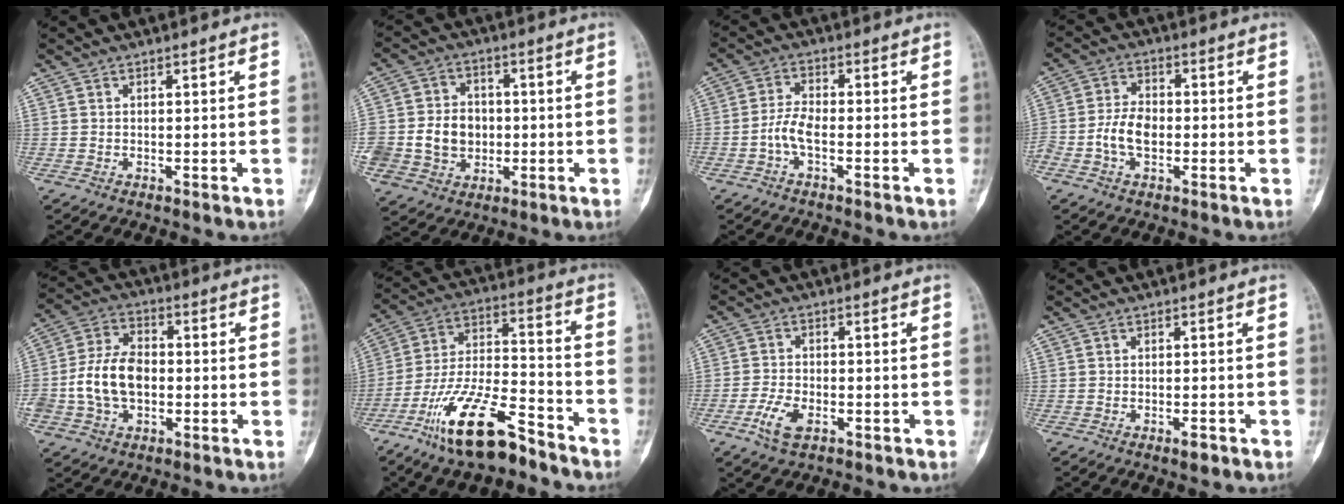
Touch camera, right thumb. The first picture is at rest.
{"total": 15.3, "force": [-1.8, 12.7, 8.3], "torque": [-0.170, 0.021, -0.022]}
{"total": 4.1, "force": [-1.6, 1.2, 3.5], "torque": [-0.079, 0.011, -0.042]}
{"total": 5.9, "force": [-1.5, 3.4, 4.5], "torque": [-0.090, 0.016, -0.039]}
{"total": 11.6, "force": [-1.6, 7.7, 8.5], "torque": [-0.159, 0.031, -0.038]}
{"total": 17.7, "force": [-12.0, 5.7, 11.8], "torque": [-0.220, 0.079, -0.215]}
{"total": 5.4, "force": [-2.7, 2.9, 3.8], "torque": [-0.081, 0.010, -0.048]}
{"total": 1.7, "force": [-1.1, 0.6, 1.2], "torque": [-0.021, 0.004, -0.014]}